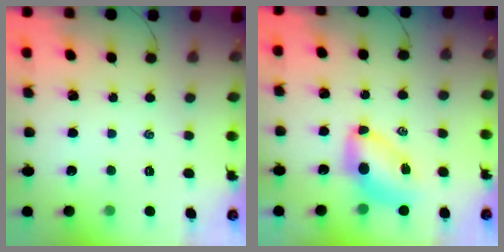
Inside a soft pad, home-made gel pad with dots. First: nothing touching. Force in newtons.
{"total": 7.5, "press": 7.4, "slide": 1.1}